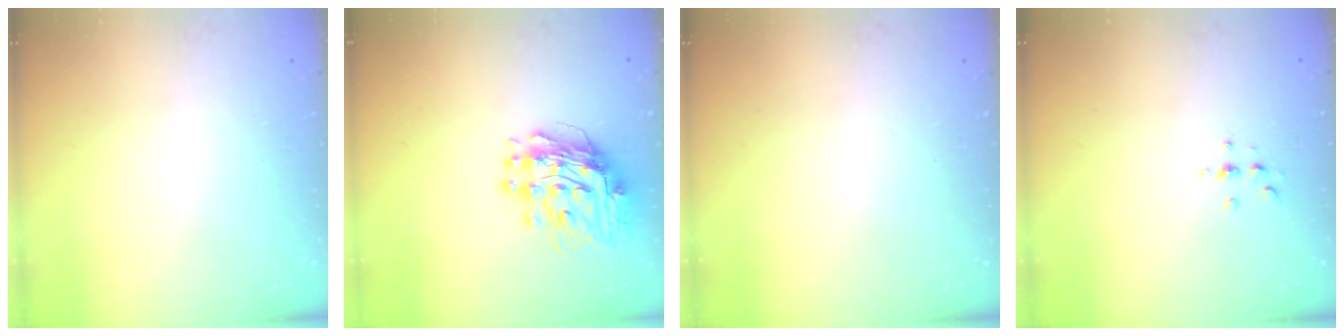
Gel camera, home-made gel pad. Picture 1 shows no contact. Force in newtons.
{"total": 11.7, "press": 11.7, "slide": 1.1}
{"total": 0.0}
{"total": 2.3, "press": 2.2, "slide": 0.2}